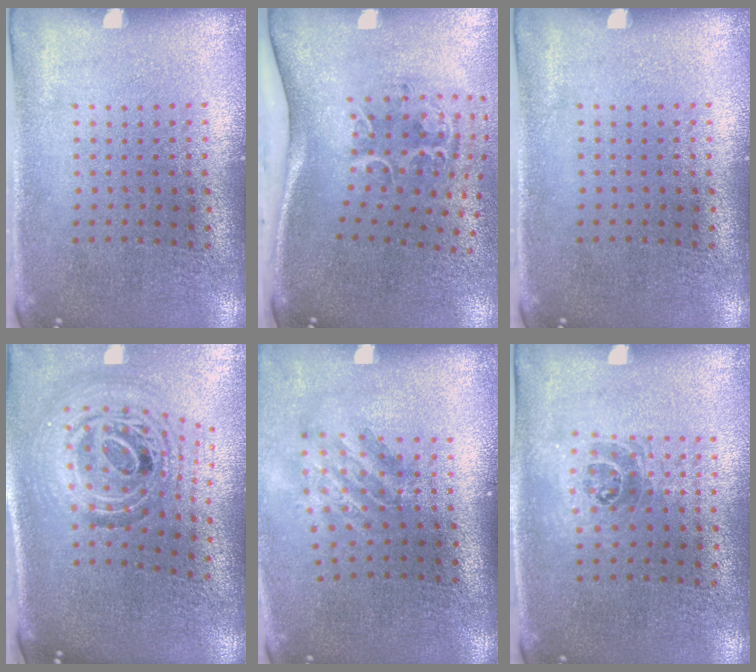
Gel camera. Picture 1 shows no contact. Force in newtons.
{"total": 2.2, "press": 1.4, "slide": 1.8}
{"total": 0.0}
{"total": 1.9, "press": 1.5, "slide": 1.2}
{"total": 1.8, "press": 1.3, "slide": 1.3}
{"total": 1.0, "press": 0.9, "slide": 0.5}